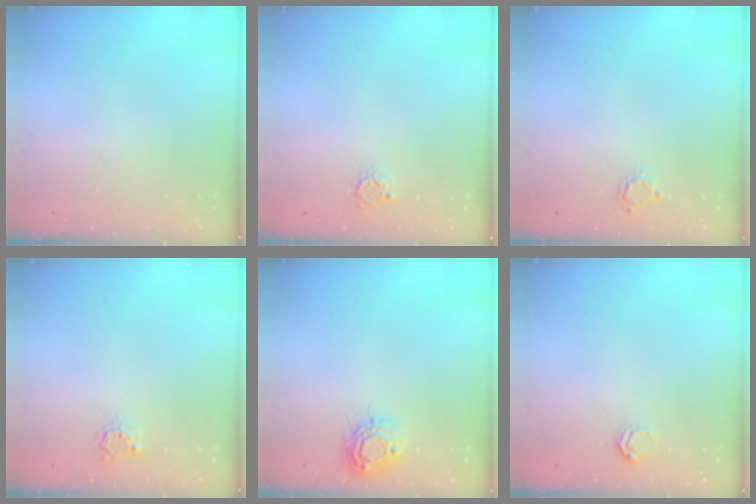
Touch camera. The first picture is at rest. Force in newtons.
{"total": 2.8, "press": 2.8, "slide": 0.4}
{"total": 2.8, "press": 2.8, "slide": 0.3}
{"total": 3.1, "press": 3.1, "slide": 0.4}
{"total": 8.3, "press": 8.3, "slide": 0.7}
{"total": 3.9, "press": 3.8, "slide": 0.6}